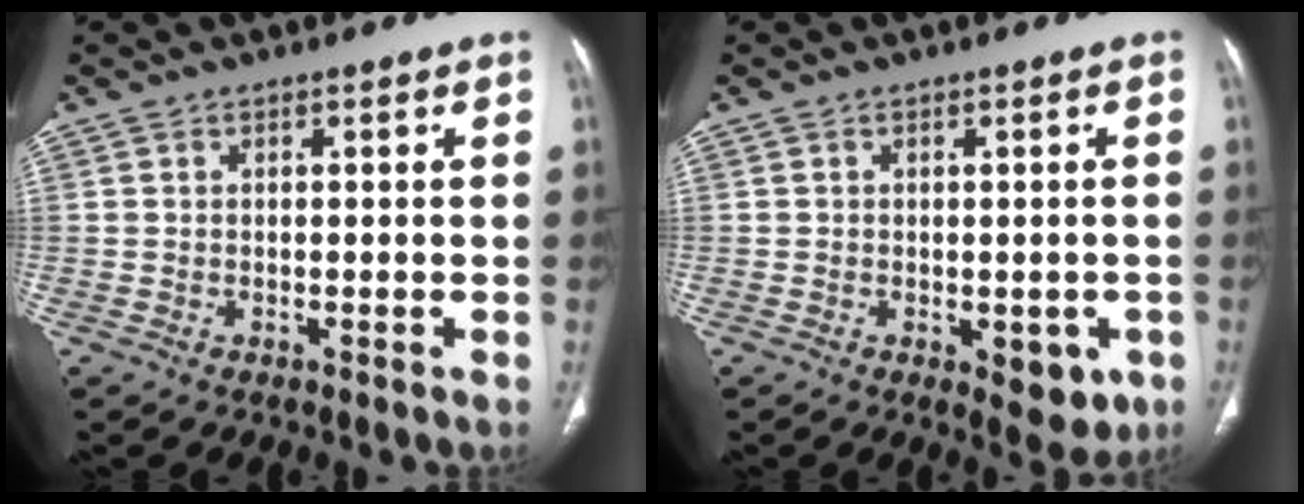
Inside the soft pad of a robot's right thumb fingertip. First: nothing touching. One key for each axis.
{"total": 6.5, "fx": -2.2, "fy": 3.5, "fz": 5.0, "tx": -0.035, "ty": 0.000, "tz": -0.017}